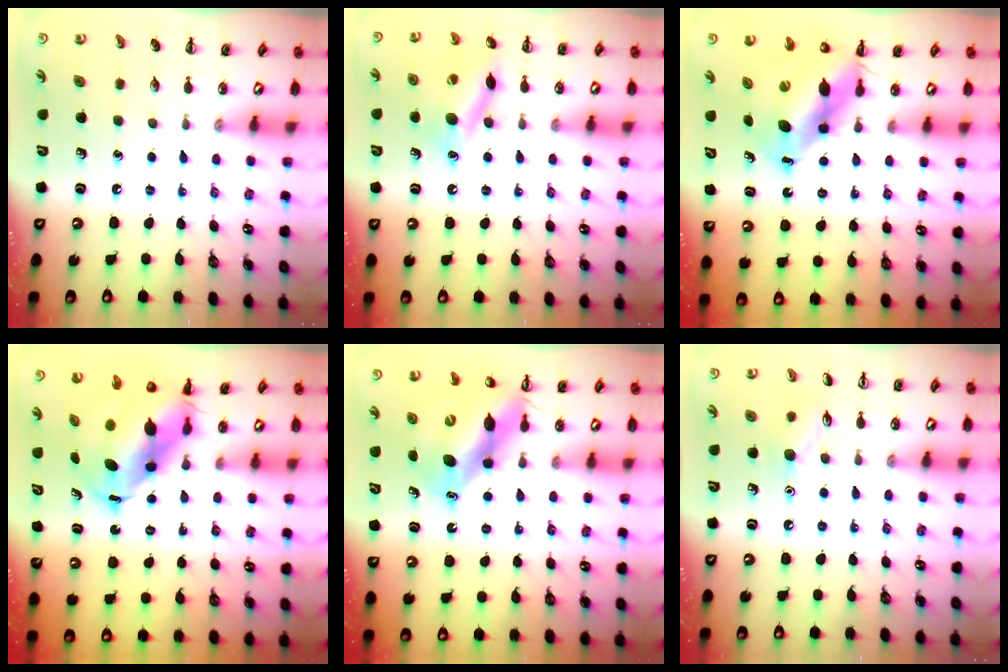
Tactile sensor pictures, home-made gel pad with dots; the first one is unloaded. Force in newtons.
{"total": 13.2, "press": 13.0, "slide": 2.3}
{"total": 9.9, "press": 9.5, "slide": 2.6}
{"total": 8.9, "press": 8.5, "slide": 2.5}
{"total": 12.6, "press": 12.0, "slide": 3.8}
{"total": 6.8, "press": 6.7, "slide": 1.5}